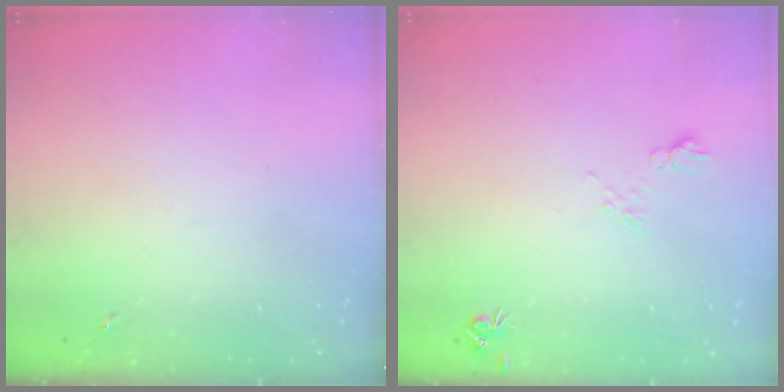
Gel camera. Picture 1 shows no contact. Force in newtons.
{"total": 5.3, "press": 5.2, "slide": 0.9}